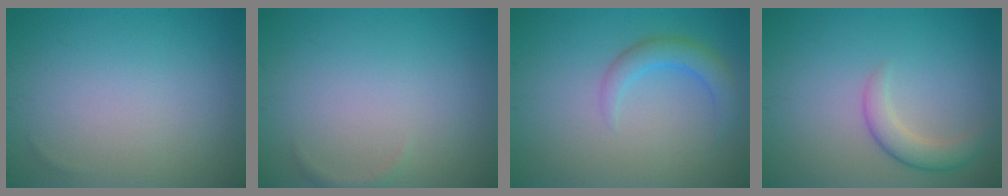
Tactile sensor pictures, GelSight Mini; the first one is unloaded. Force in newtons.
{"total": 0.5, "press": 0.5, "slide": 0.1}
{"total": 2.7, "press": 2.7, "slide": 0.2}
{"total": 2.6, "press": 2.6, "slide": 0.1}